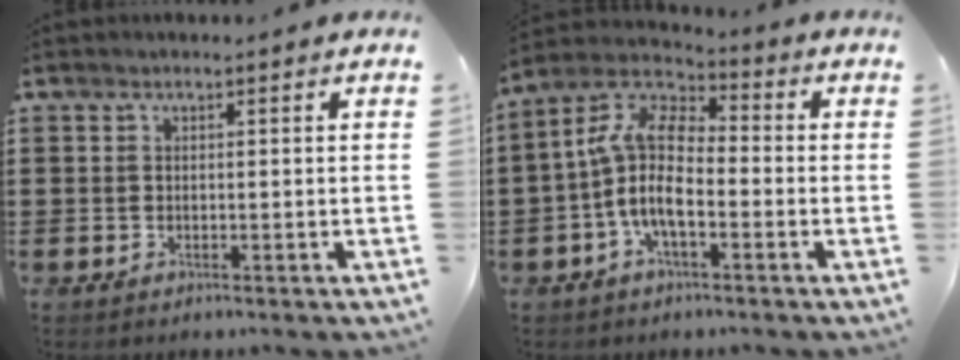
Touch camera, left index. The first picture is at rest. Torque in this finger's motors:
{"motor_torque": [2.14, 0.00, 1.05, 0.21]}